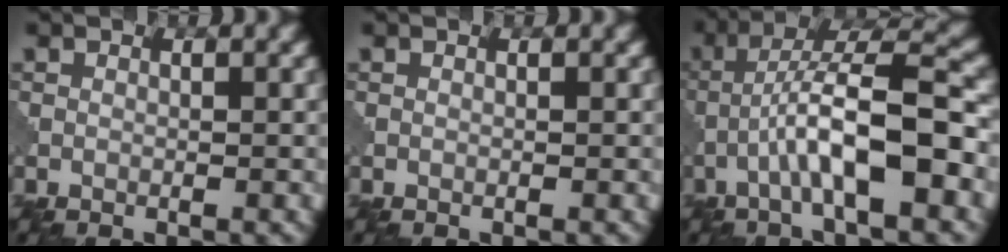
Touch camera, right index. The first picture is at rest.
{"total": 0.0}
{"total": 7.9, "force": [-2.3, 1.6, 7.4], "torque": [-0.126, 0.021, -0.039]}